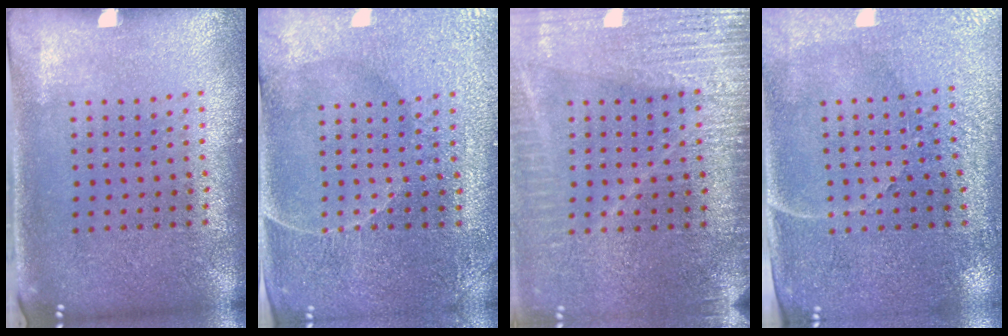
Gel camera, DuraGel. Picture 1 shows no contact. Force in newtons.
{"total": 3.5, "press": 3.5, "slide": 0.6}
{"total": 3.8, "press": 3.3, "slide": 1.9}
{"total": 3.4, "press": 3.1, "slide": 1.4}